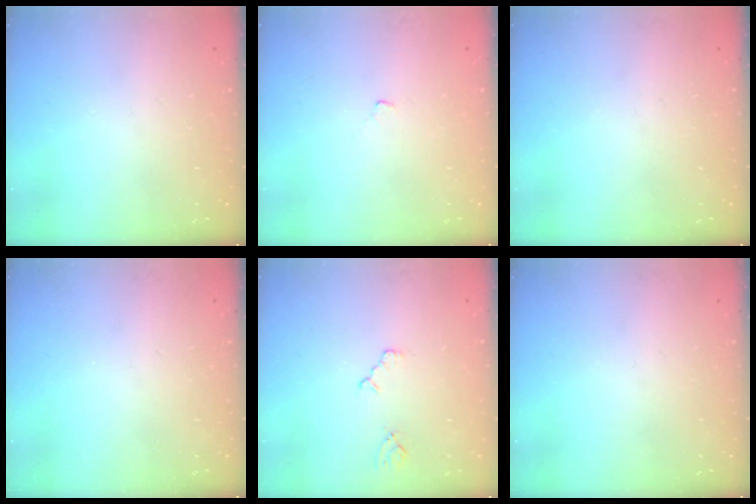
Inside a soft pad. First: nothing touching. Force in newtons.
{"total": 2.9, "press": 2.9, "slide": 0.4}
{"total": 0.0}
{"total": 0.0}
{"total": 3.8, "press": 3.7, "slide": 0.7}
{"total": 0.0}